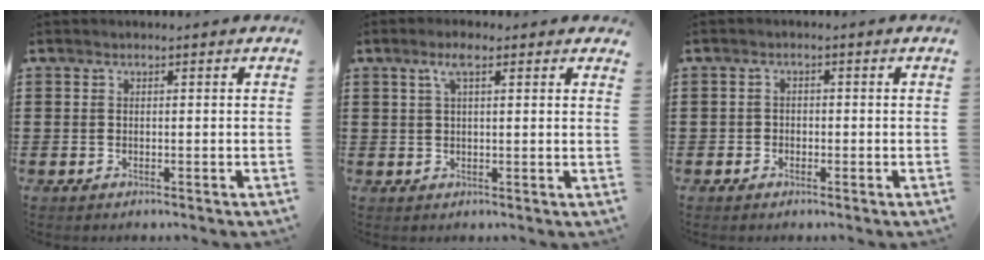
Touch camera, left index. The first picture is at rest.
{"total": 3.9, "force": [2.2, 0.8, 3.0], "torque": [-0.058, 0.000, 0.037]}
{"total": 1.2, "force": [-0.7, 0.9, 0.1], "torque": [-0.007, 0.002, -0.017]}